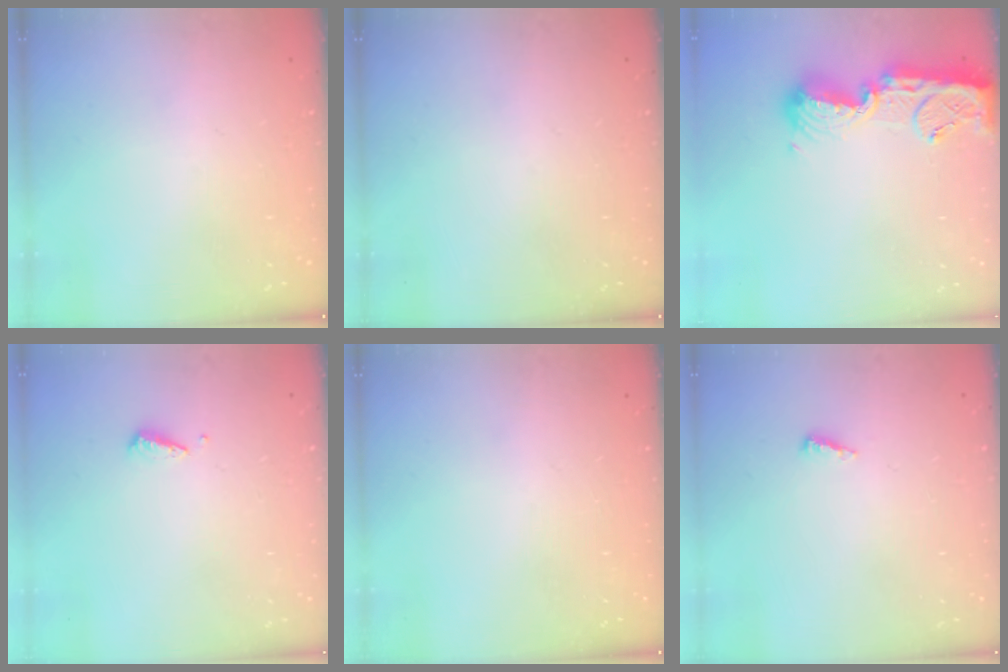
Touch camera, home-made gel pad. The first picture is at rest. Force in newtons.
{"total": 0.0}
{"total": 14.6, "press": 14.5, "slide": 1.4}
{"total": 2.9, "press": 2.9, "slide": 0.4}
{"total": 0.0}
{"total": 2.5, "press": 2.5, "slide": 0.2}